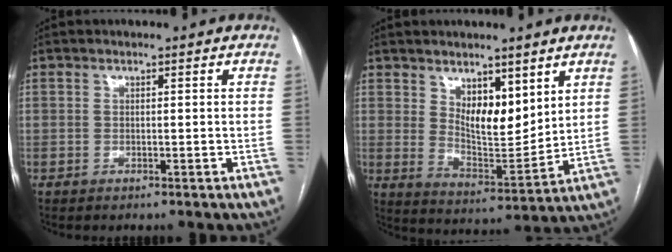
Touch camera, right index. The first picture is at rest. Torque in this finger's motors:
{"motor_torque": [0.15, 0.15, 0.13, 0.06]}